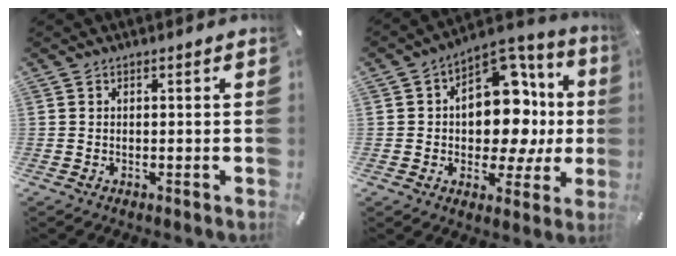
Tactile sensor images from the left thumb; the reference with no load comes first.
{"total": 15.7, "force": [1.2, 11.1, 11.0], "torque": [-0.129, -0.027, 0.021]}